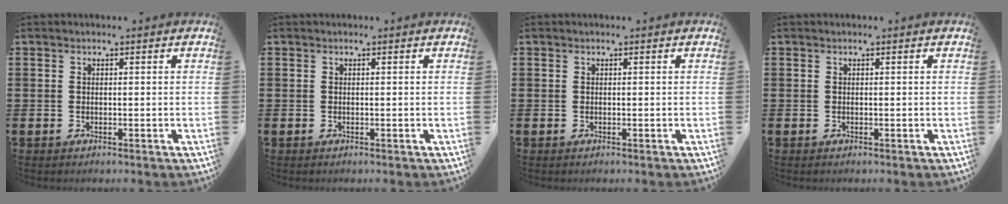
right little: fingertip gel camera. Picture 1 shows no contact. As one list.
[{"total": 0.0}, {"total": 0.0}, {"total": 0.0}]